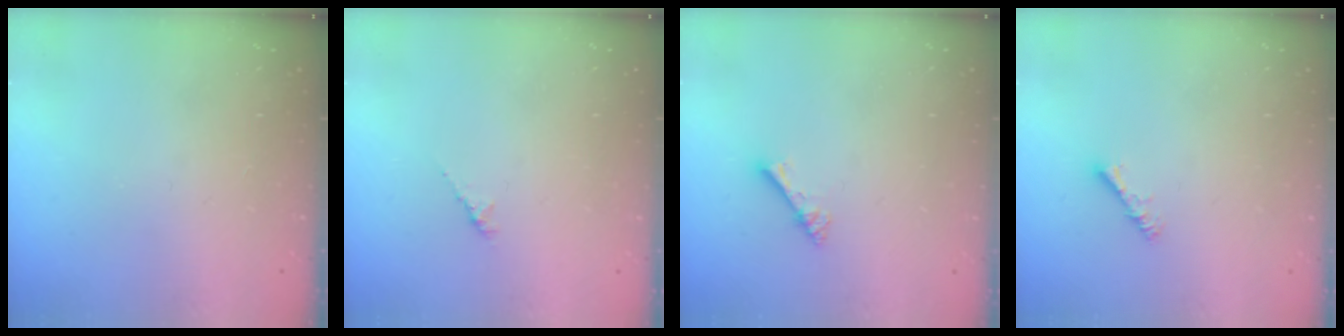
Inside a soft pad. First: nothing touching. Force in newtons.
{"total": 1.5, "press": 1.4, "slide": 0.5}
{"total": 2.7, "press": 2.7, "slide": 0.2}
{"total": 2.4, "press": 2.4, "slide": 0.3}